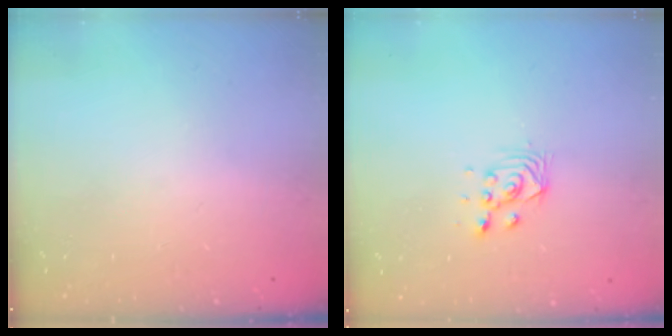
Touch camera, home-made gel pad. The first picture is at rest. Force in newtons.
{"total": 2.8, "press": 2.8, "slide": 0.2}